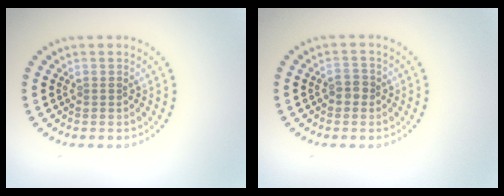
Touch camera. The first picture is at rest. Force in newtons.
{"total": 1.5, "press": 1.4, "slide": 0.3}